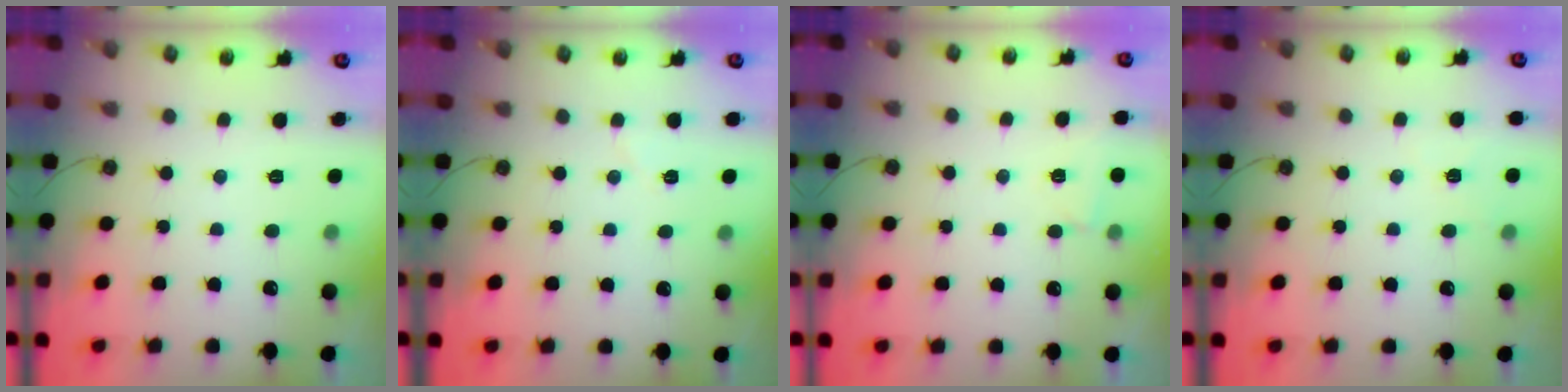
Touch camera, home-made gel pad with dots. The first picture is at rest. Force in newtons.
{"total": 3.8, "press": 3.3, "slide": 1.9}
{"total": 2.1, "press": 2.1, "slide": 0.4}
{"total": 3.8, "press": 3.3, "slide": 1.9}